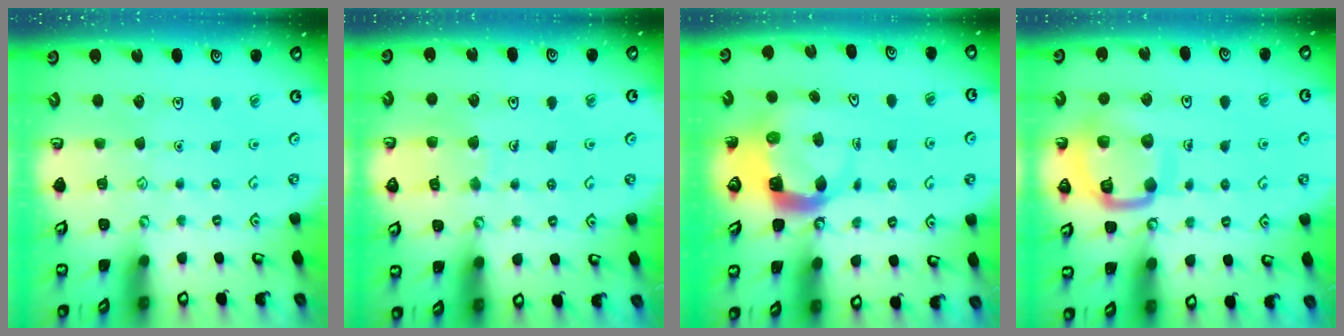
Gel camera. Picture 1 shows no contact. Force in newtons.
{"total": 7.8, "press": 7.7, "slide": 0.5}
{"total": 5.2, "press": 5.1, "slide": 0.5}
{"total": 14.4, "press": 14.3, "slide": 1.5}